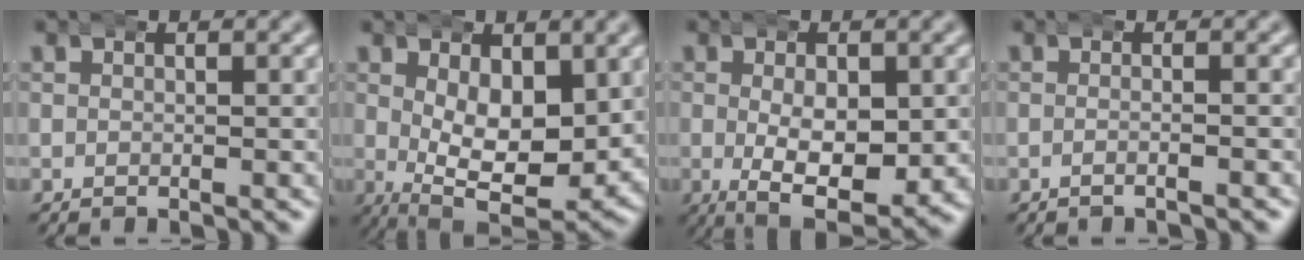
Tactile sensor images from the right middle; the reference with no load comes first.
{"total": 10.5, "force": [-3.0, 6.3, 7.8], "torque": [-0.130, -0.053, -0.029]}
{"total": 9.3, "force": [-2.2, 5.2, 7.4], "torque": [-0.118, -0.036, -0.019]}
{"total": 1.4, "force": [-1.1, 0.0, 0.8], "torque": [-0.014, 0.002, -0.023]}